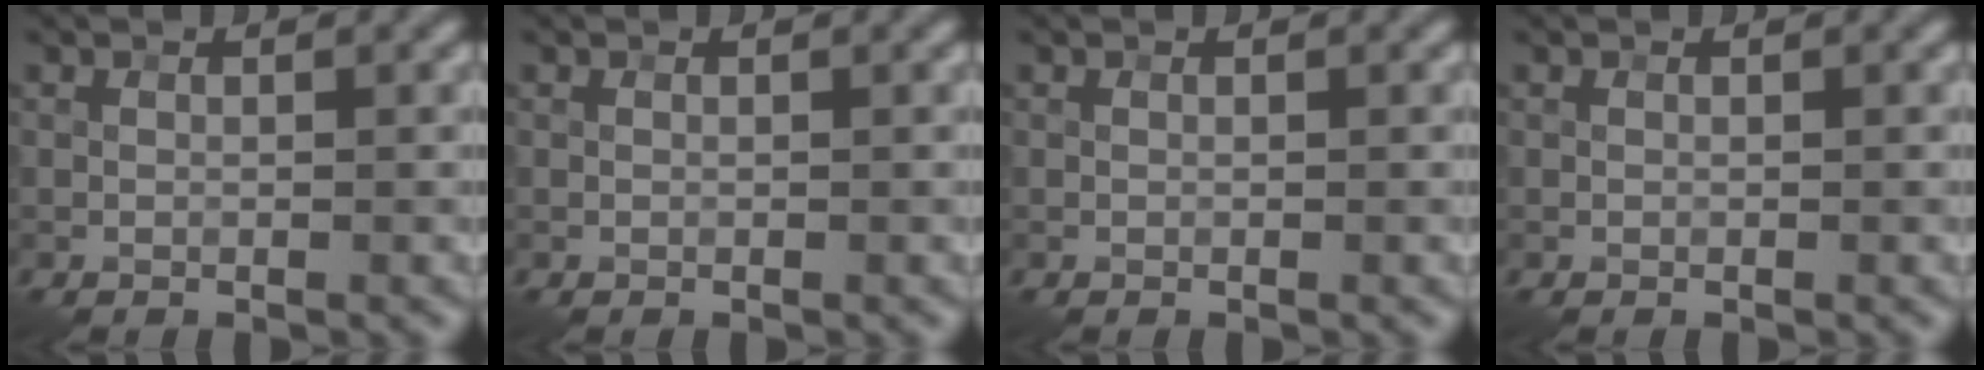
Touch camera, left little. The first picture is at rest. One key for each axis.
{"total": 0.0}
{"total": 0.0}
{"total": 0.0}